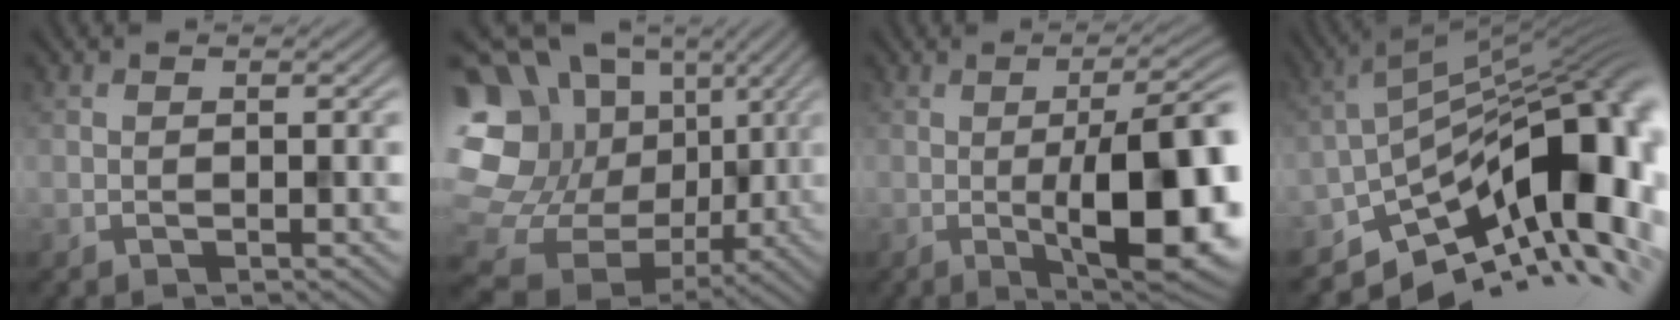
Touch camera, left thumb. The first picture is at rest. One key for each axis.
{"total": 19.0, "fx": 0.8, "fy": 16.5, "fz": 9.3, "tx": -0.240, "ty": -0.007, "tz": 0.020}
{"total": 14.0, "fx": -1.7, "fy": 4.5, "fz": 13.2, "tx": -0.165, "ty": -0.010, "tz": -0.023}
{"total": 16.8, "fx": -7.4, "fy": 7.8, "fz": 12.9, "tx": -0.171, "ty": -0.004, "tz": -0.134}